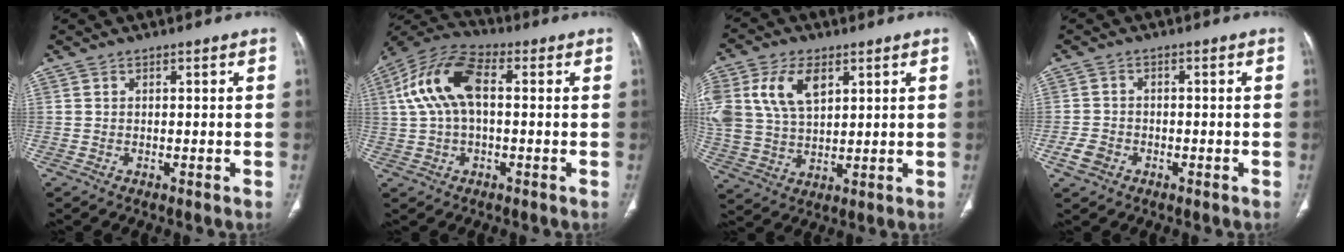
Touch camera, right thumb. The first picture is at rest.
{"total": 13.2, "force": [1.8, 7.1, 10.9], "torque": [-0.227, 0.037, 0.028]}
{"total": 13.8, "force": [5.2, 8.4, 9.7], "torque": [-0.197, -0.005, 0.111]}
{"total": 3.5, "force": [-1.7, 2.7, 1.6], "torque": [-0.027, 0.012, -0.029]}